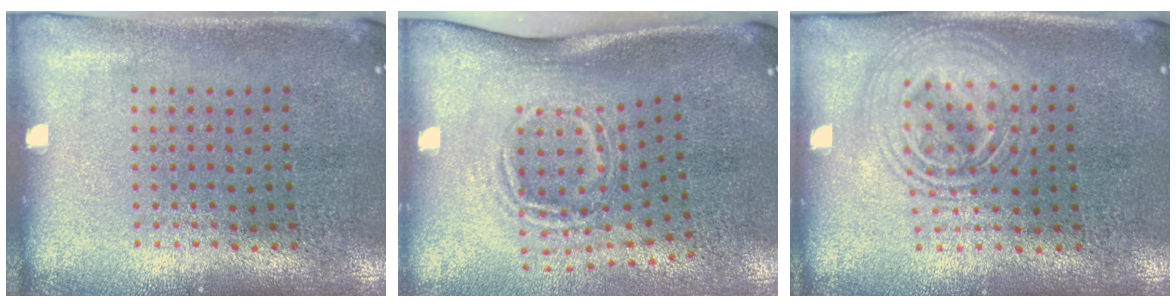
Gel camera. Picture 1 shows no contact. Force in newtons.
{"total": 1.8, "press": 1.2, "slide": 1.4}
{"total": 2.8, "press": 2.8, "slide": 0.4}